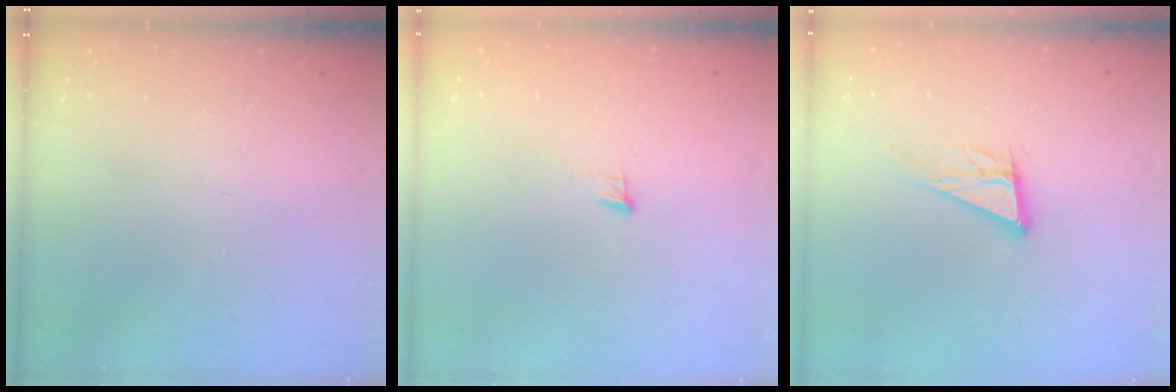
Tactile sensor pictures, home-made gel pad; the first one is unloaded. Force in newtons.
{"total": 4.3, "press": 4.1, "slide": 1.0}
{"total": 12.2, "press": 11.7, "slide": 3.4}